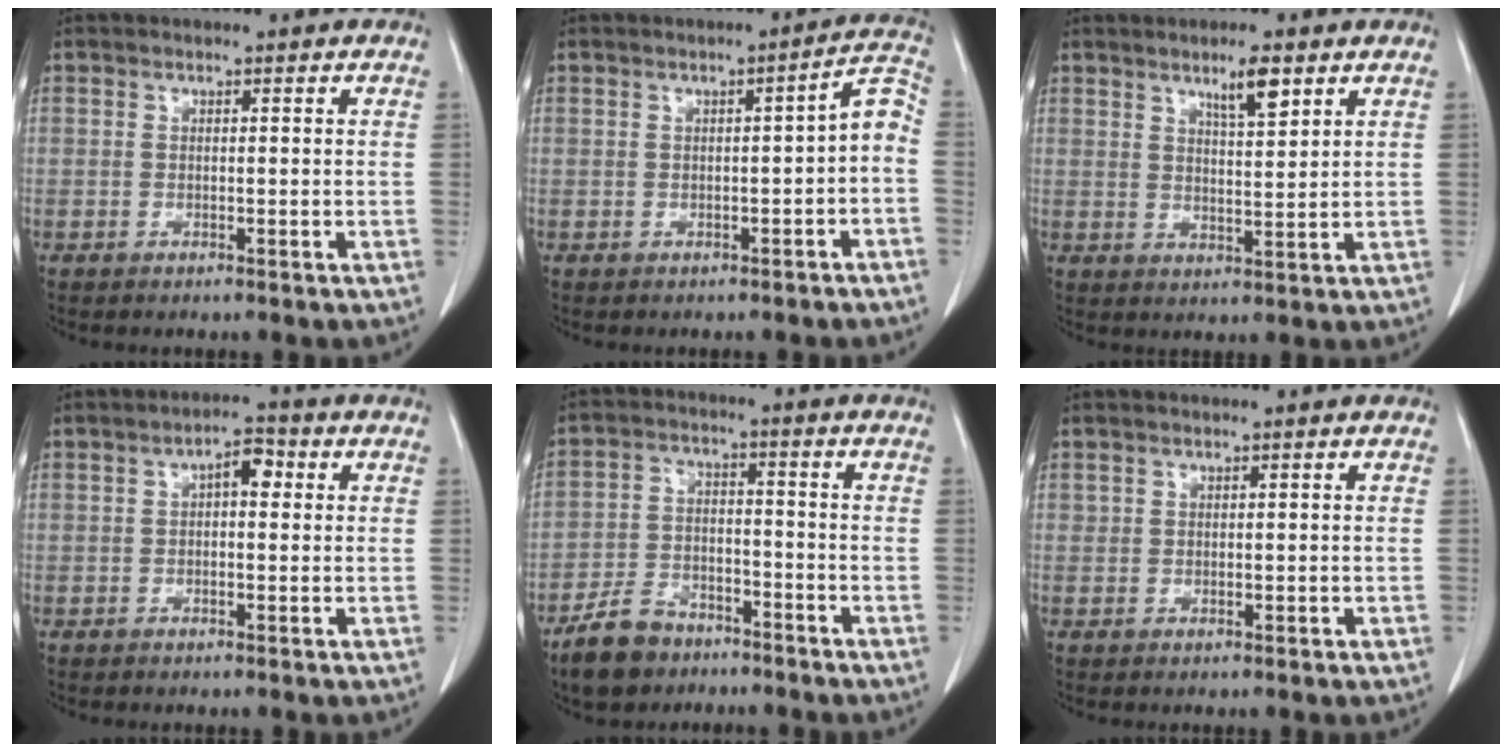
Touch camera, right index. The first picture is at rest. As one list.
[{"total": 4.8, "force": [-1.5, 1.1, 4.4], "torque": [-0.049, 0.023, -0.020]}, {"total": 4.8, "force": [3.0, 0.6, 3.6], "torque": [-0.061, -0.002, 0.052]}, {"total": 3.8, "force": [0.8, 1.7, 3.3], "torque": [-0.049, 0.018, 0.008]}, {"total": 8.0, "force": [-6.0, 4.4, 3.0], "torque": [-0.069, -0.001, -0.108]}, {"total": 0.7, "force": [0.2, 0.6, 0.3], "torque": [-0.003, 0.001, 0.006]}]